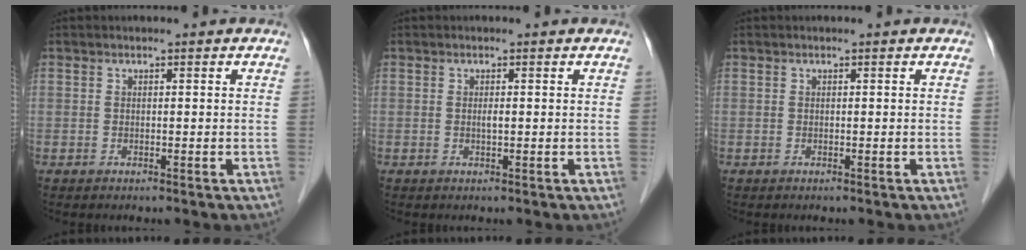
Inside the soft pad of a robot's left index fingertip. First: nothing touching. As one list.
[{"total": 0.7, "force": [-0.1, 0.1, 0.7], "torque": [-0.016, -0.004, -0.002]}, {"total": 0.0}]